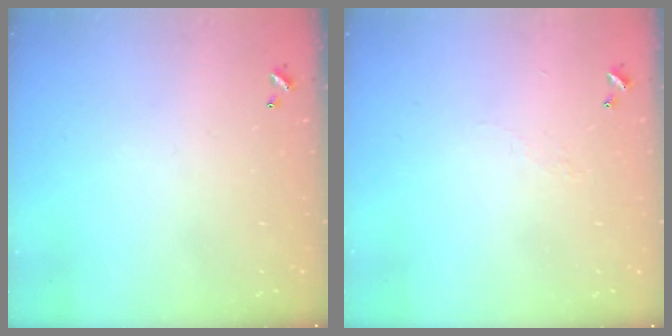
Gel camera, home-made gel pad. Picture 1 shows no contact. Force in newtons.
{"total": 3.1, "press": 3.0, "slide": 0.6}